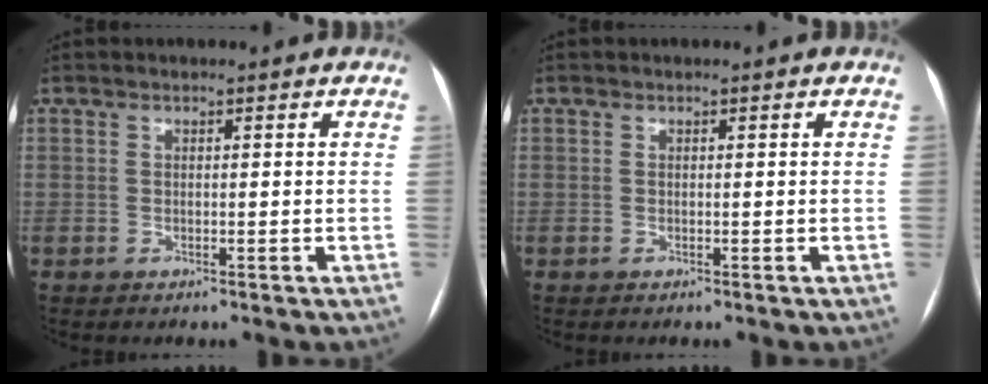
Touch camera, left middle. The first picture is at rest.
{"total": 0.0}